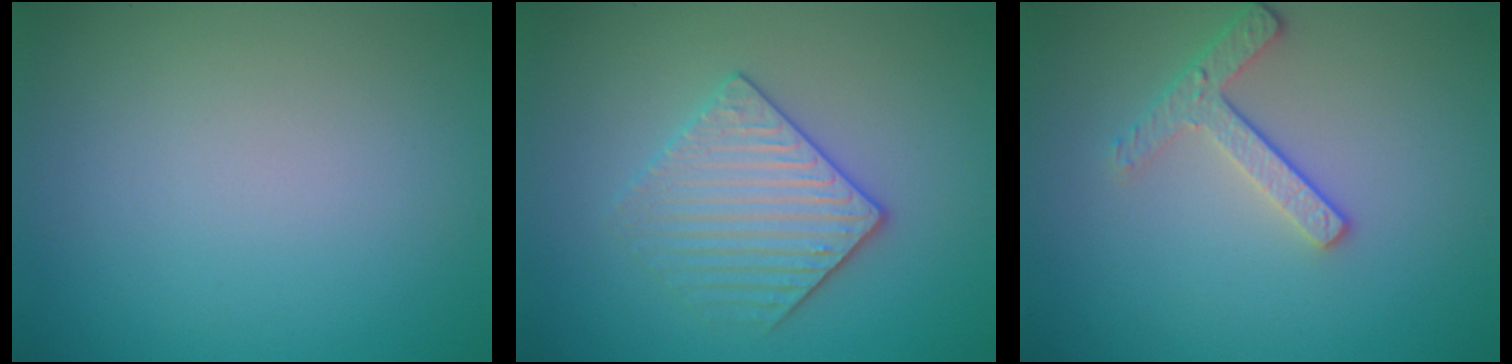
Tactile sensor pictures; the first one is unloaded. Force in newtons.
{"total": 3.4, "press": 3.2, "slide": 1.0}
{"total": 2.6, "press": 2.2, "slide": 1.3}